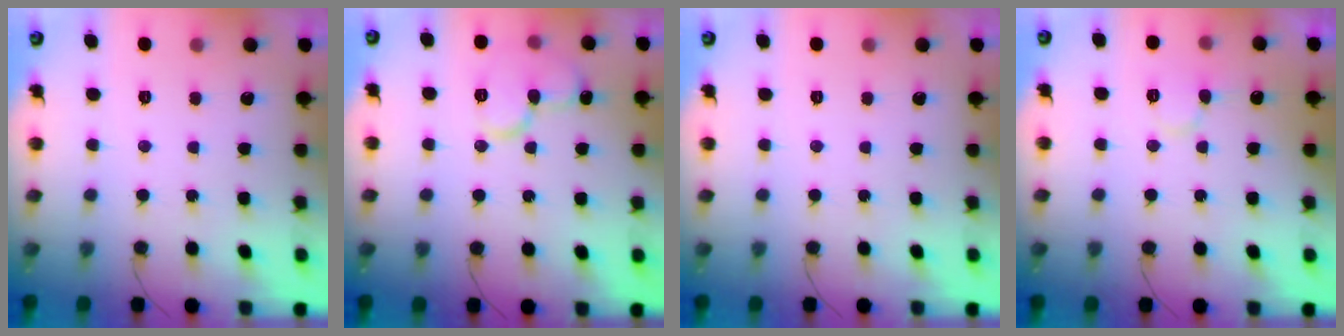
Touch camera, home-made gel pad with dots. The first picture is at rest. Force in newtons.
{"total": 11.3, "press": 11.2, "slide": 1.5}
{"total": 0.0}
{"total": 8.6, "press": 8.6, "slide": 0.5}